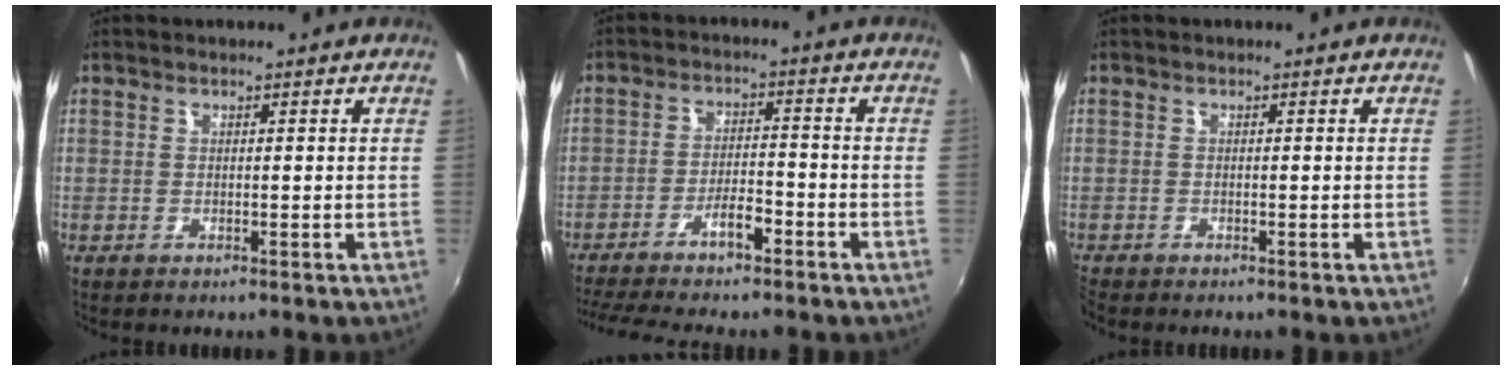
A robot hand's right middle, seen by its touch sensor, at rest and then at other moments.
{"total": 8.8, "force": [-7.1, 1.2, 4.9], "torque": [-0.109, 0.002, -0.123]}
{"total": 1.2, "force": [-1.1, 0.2, 0.3], "torque": [-0.008, -0.008, -0.023]}